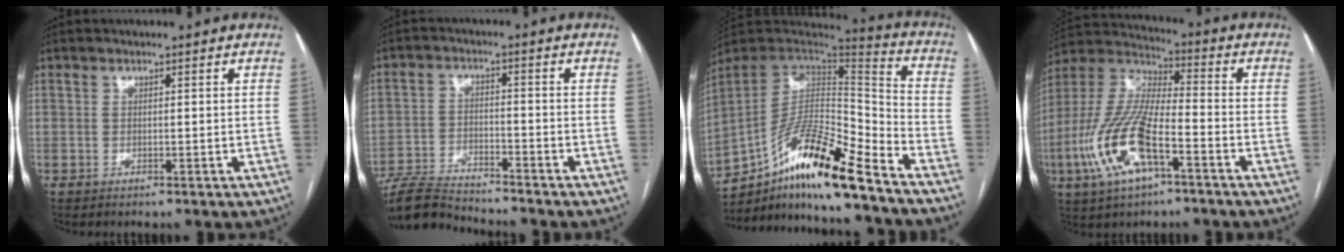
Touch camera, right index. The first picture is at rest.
{"total": 8.4, "force": [-8.2, -0.1, 1.7], "torque": [-0.032, -0.010, -0.151]}
{"total": 19.3, "force": [-13.5, 2.3, 13.5], "torque": [-0.243, 0.000, -0.241]}
{"total": 15.8, "force": [-6.2, 5.2, 13.5], "torque": [-0.302, -0.001, -0.113]}